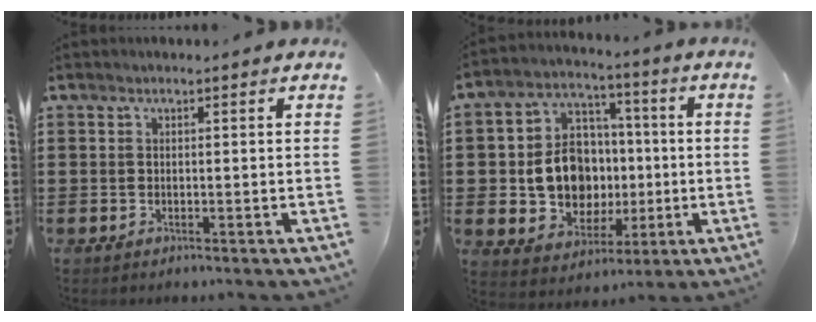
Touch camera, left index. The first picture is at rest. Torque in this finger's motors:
{"motor_torque": [1.67, 0.47, 1.05, 0.18]}